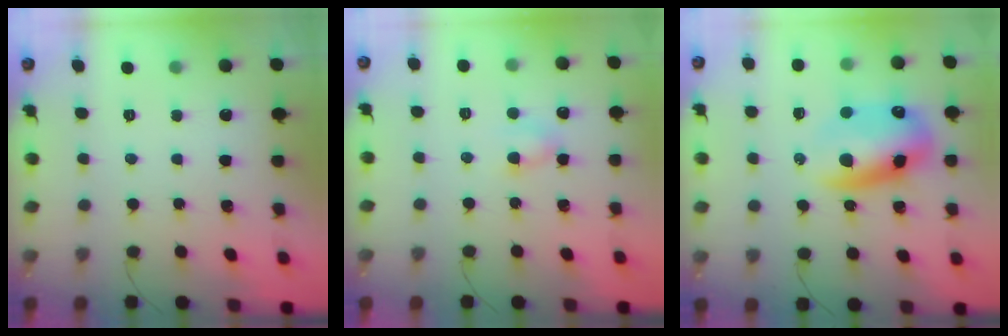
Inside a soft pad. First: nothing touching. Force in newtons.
{"total": 4.3, "press": 4.2, "slide": 0.8}
{"total": 14.1, "press": 13.7, "slide": 3.3}